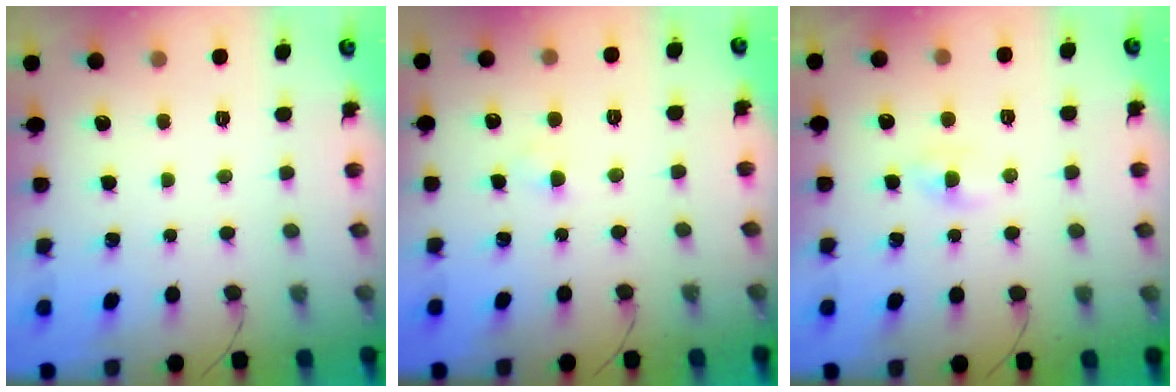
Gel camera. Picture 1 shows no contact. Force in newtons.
{"total": 1.6, "press": 1.4, "slide": 0.8}
{"total": 1.2, "press": 1.0, "slide": 0.6}